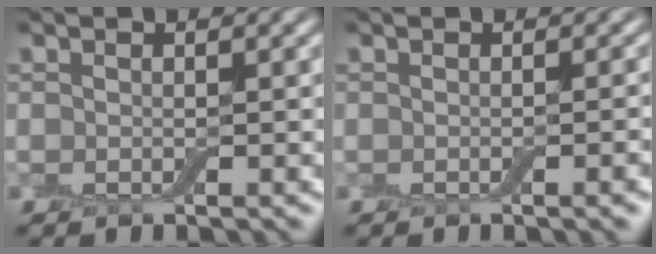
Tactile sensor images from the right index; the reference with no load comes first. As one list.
[{"total": 1.7, "force": [-0.7, 0.3, 1.5], "torque": [-0.014, 0.000, -0.007]}]